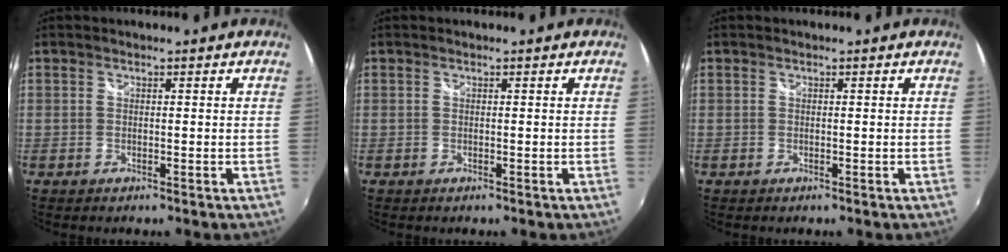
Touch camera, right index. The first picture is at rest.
{"total": 0.0}
{"total": 0.0}